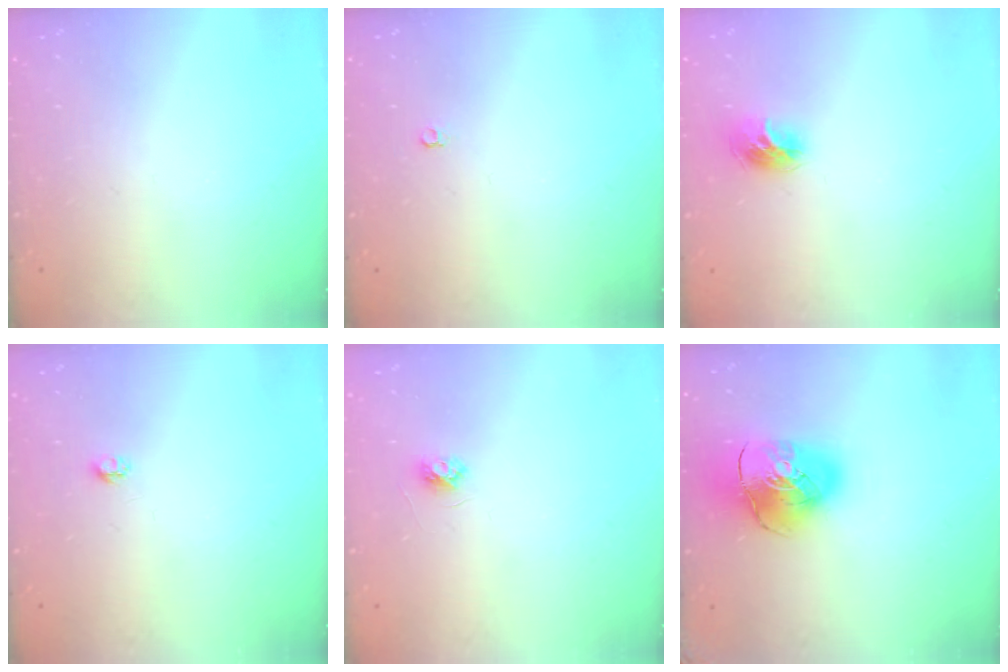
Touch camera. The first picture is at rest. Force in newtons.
{"total": 3.6, "press": 3.6, "slide": 0.6}
{"total": 9.5, "press": 9.5, "slide": 0.4}
{"total": 2.7, "press": 2.7, "slide": 0.4}
{"total": 3.8, "press": 3.7, "slide": 0.5}
{"total": 15.0, "press": 14.8, "slide": 2.2}